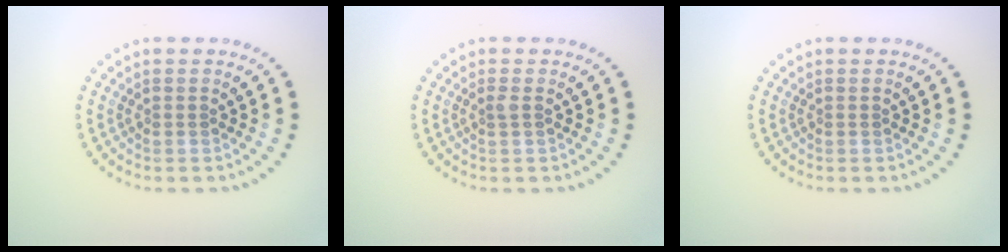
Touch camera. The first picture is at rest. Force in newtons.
{"total": 0.6, "press": 0.5, "slide": 0.3}
{"total": 0.0}